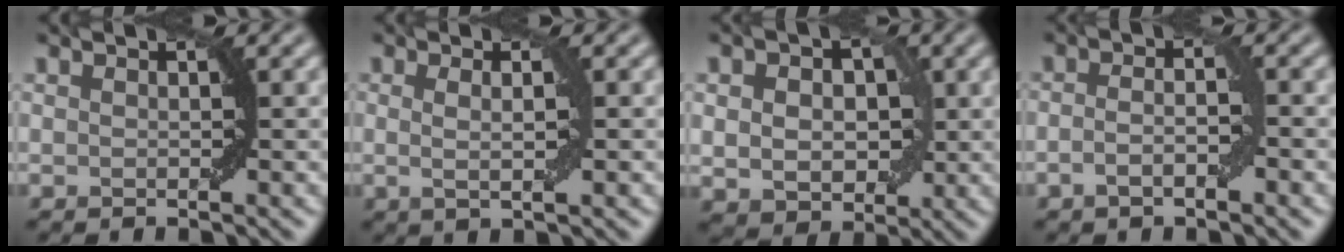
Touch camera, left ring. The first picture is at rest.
{"total": 2.1, "force": [0.2, 0.4, 2.1], "torque": [-0.032, -0.004, 0.001]}
{"total": 5.8, "force": [0.6, 4.2, 4.0], "torque": [-0.045, 0.004, 0.005]}
{"total": 2.3, "force": [-0.9, 0.6, 2.1], "torque": [-0.040, 0.003, -0.020]}